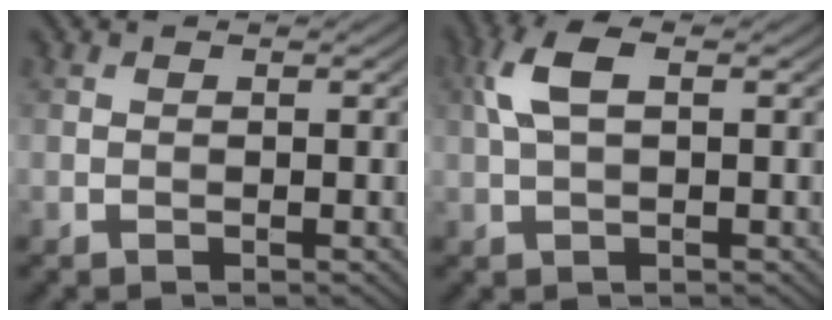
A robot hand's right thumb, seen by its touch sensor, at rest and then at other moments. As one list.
[{"total": 4.7, "force": [1.1, 2.0, 4.2], "torque": [-0.100, 0.013, 0.020]}]